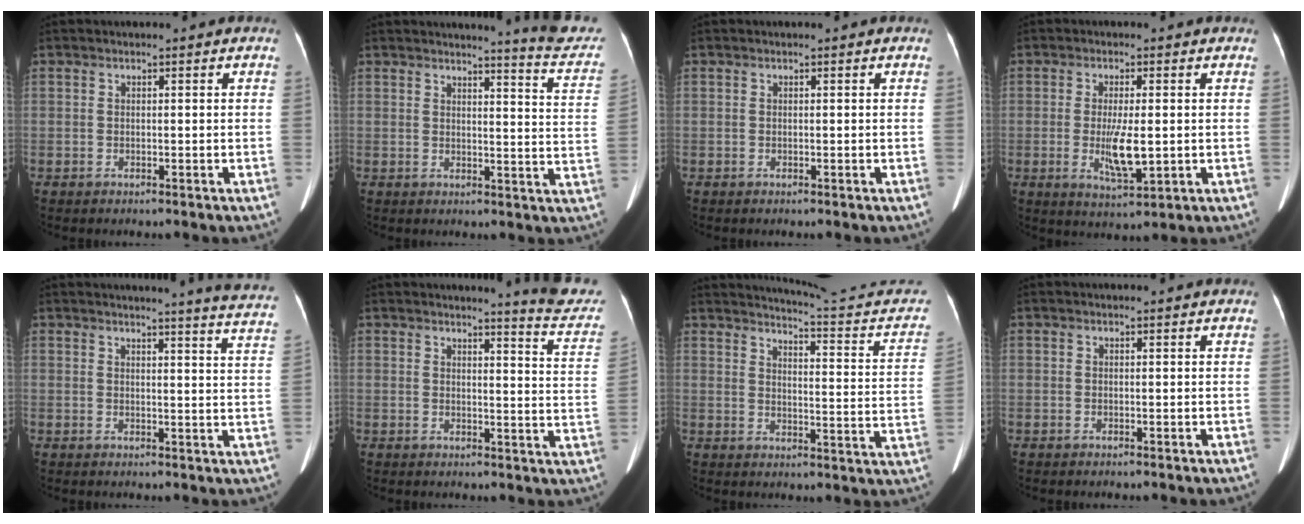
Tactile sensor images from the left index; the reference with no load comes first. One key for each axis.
{"total": 10.6, "fx": 10.3, "fy": -0.4, "fz": 2.4, "tx": -0.017, "ty": -0.070, "tz": 0.097}
{"total": 0.0}
{"total": 5.9, "fx": -0.8, "fy": 1.4, "fz": 5.7, "tx": -0.110, "ty": -0.016, "tz": -0.008}
{"total": 14.5, "fx": 13.9, "fy": -1.2, "fz": 4.0, "tx": -0.048, "ty": -0.093, "tz": 0.134}
{"total": 10.4, "fx": 10.2, "fy": -0.4, "fz": 1.9, "tx": -0.012, "ty": -0.076, "tz": 0.095}
{"total": 17.5, "fx": 16.8, "fy": -0.1, "fz": 4.9, "tx": -0.066, "ty": -0.080, "tz": 0.193}
{"total": 1.7, "fx": 1.7, "fy": 0.0, "fz": 0.4, "tx": -0.009, "ty": 0.011, "tz": 0.021}